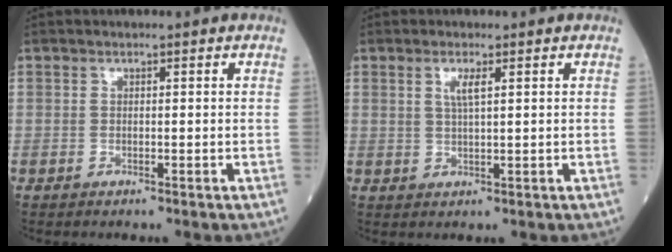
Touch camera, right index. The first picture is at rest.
{"total": 2.5, "force": [1.0, 0.2, 2.3], "torque": [-0.050, 0.000, 0.020]}